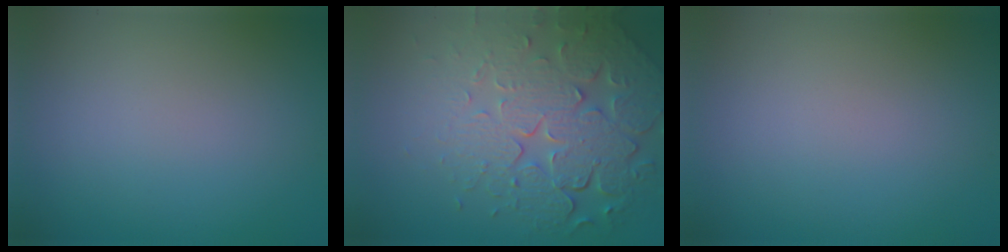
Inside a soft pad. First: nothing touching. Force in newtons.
{"total": 8.2, "press": 5.7, "slide": 5.8}
{"total": 0.0}